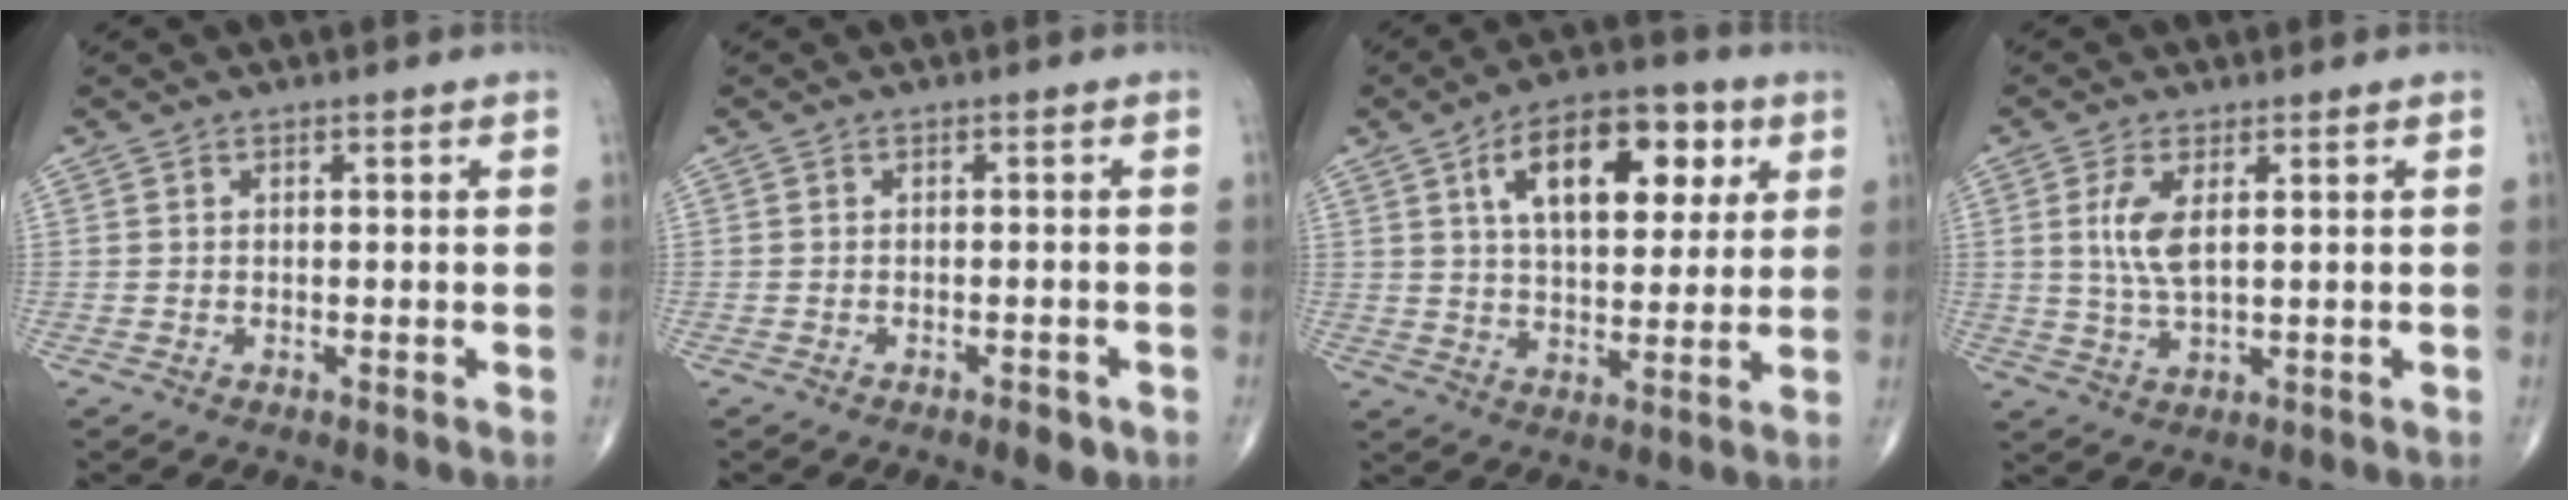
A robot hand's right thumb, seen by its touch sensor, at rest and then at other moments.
{"total": 2.3, "force": [-1.3, 1.0, 1.6], "torque": [-0.021, 0.001, -0.017]}
{"total": 16.5, "force": [6.0, 8.6, 12.8], "torque": [-0.165, -0.004, 0.094]}
{"total": 5.7, "force": [1.4, 2.1, 5.1], "torque": [-0.117, -0.010, 0.034]}